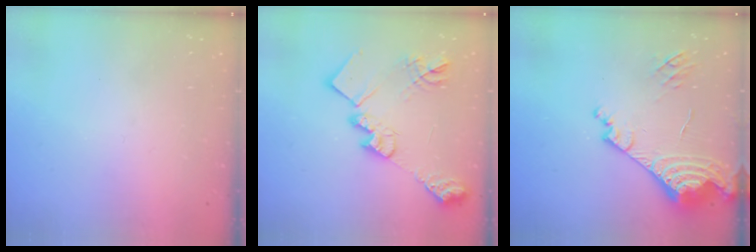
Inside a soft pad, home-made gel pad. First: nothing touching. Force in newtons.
{"total": 20.8, "press": 20.8, "slide": 1.4}
{"total": 17.7, "press": 17.6, "slide": 2.2}